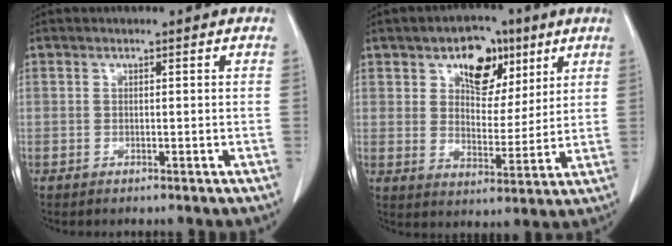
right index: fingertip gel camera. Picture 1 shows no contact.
{"total": 12.0, "force": [5.9, 7.6, 7.1], "torque": [-0.119, 0.019, 0.105]}